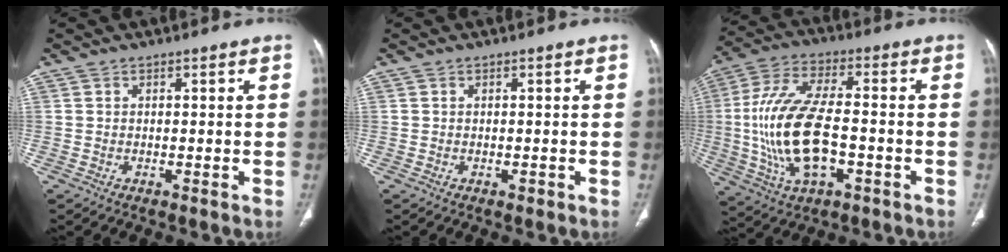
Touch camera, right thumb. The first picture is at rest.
{"total": 0.5, "force": [-0.2, 0.3, 0.3], "torque": [-0.003, 0.000, -0.003]}
{"total": 18.5, "force": [-2.7, 8.7, 16.1], "torque": [-0.333, 0.019, -0.043]}